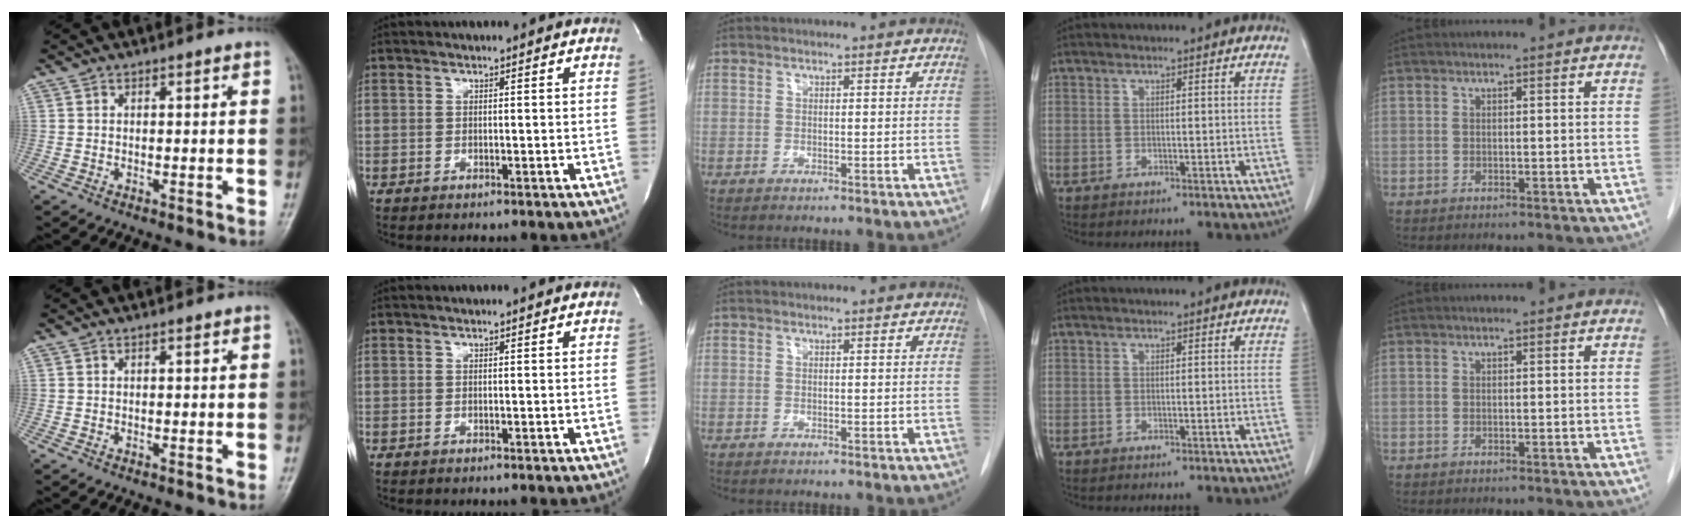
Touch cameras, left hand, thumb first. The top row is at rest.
{}